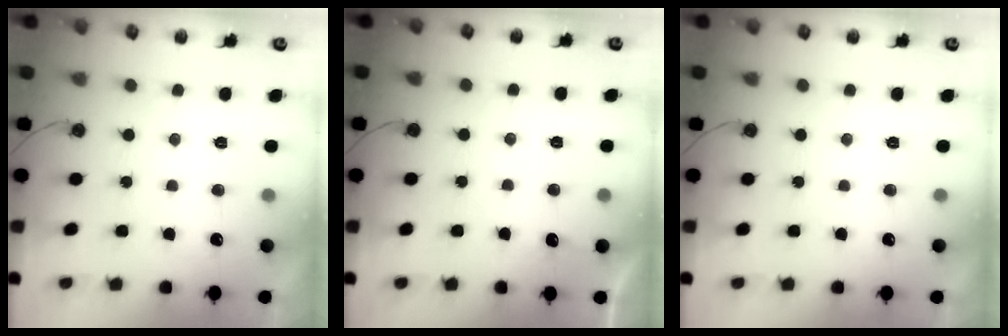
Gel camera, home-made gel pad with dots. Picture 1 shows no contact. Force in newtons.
{"total": 2.5, "press": 2.5, "slide": 0.3}
{"total": 0.0}